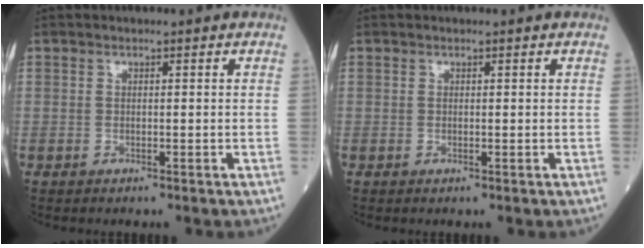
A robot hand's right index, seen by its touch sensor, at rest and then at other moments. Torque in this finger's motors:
{"motor_torque": [0.00, 0.00, 0.00, 0.00]}